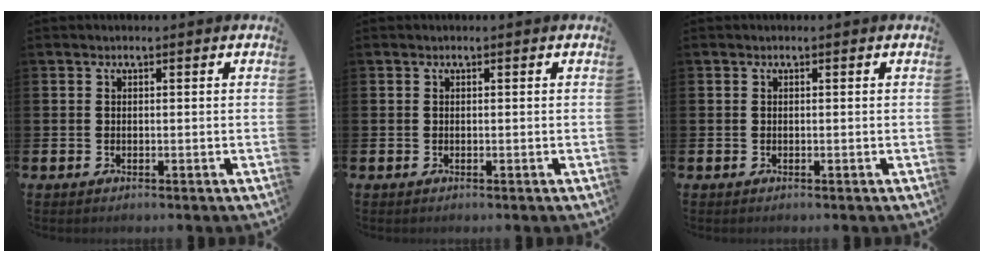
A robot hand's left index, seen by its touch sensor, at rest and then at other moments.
{"total": 0.0}
{"total": 0.0}